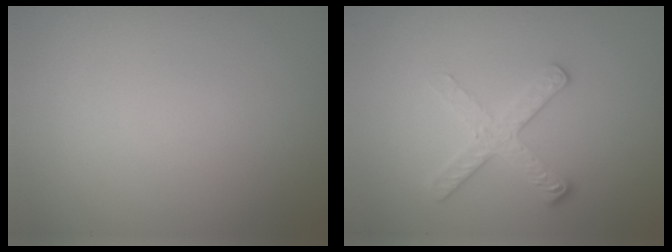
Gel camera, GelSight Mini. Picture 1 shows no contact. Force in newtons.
{"total": 2.7, "press": 2.5, "slide": 1.1}